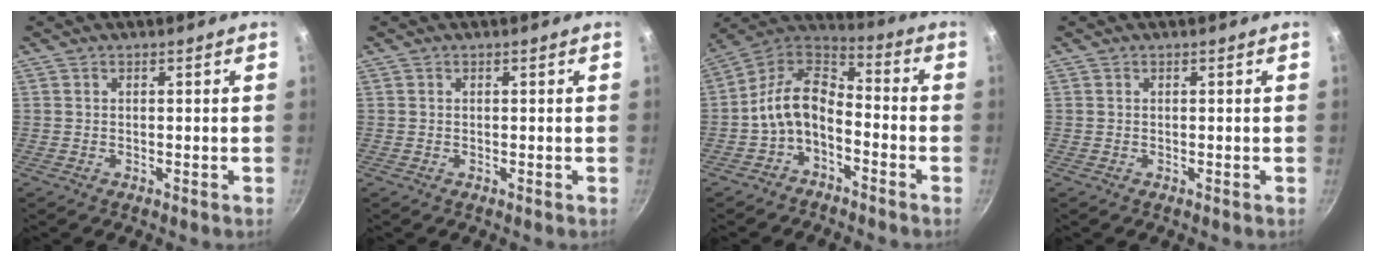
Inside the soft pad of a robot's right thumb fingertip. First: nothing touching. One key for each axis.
{"total": 0.0}
{"total": 11.9, "fx": -4.3, "fy": 7.4, "fz": 8.3, "tx": -0.149, "ty": 0.068, "tz": -0.096}
{"total": 0.0}